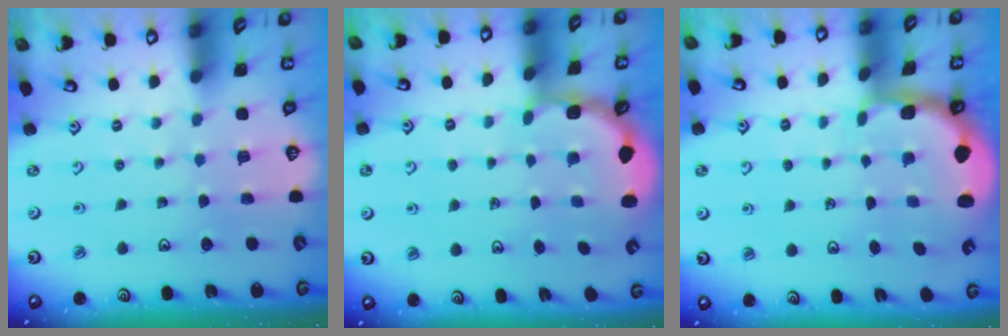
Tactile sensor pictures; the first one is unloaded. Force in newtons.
{"total": 2.7, "press": 2.3, "slide": 1.4}
{"total": 2.1, "press": 1.8, "slide": 1.0}